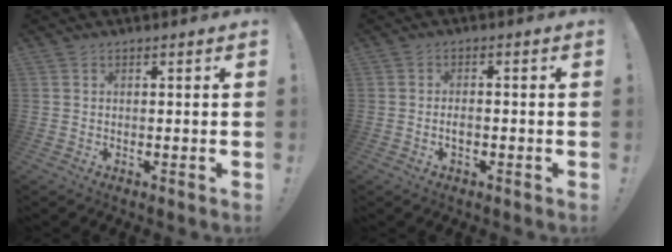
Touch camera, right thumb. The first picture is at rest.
{"total": 2.2, "force": [-0.8, 1.2, 1.6], "torque": [-0.019, 0.002, -0.015]}